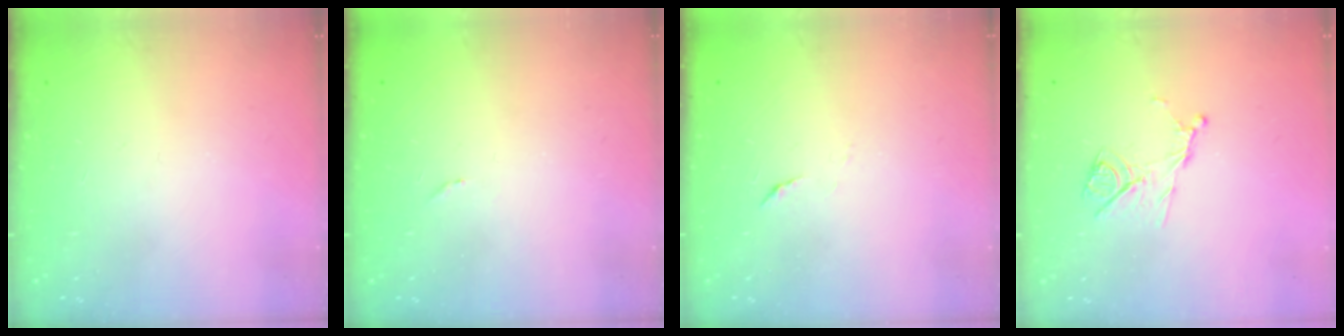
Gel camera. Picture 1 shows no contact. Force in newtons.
{"total": 5.0, "press": 5.0, "slide": 0.3}
{"total": 3.9, "press": 3.9, "slide": 0.4}
{"total": 9.2, "press": 9.2, "slide": 0.2}